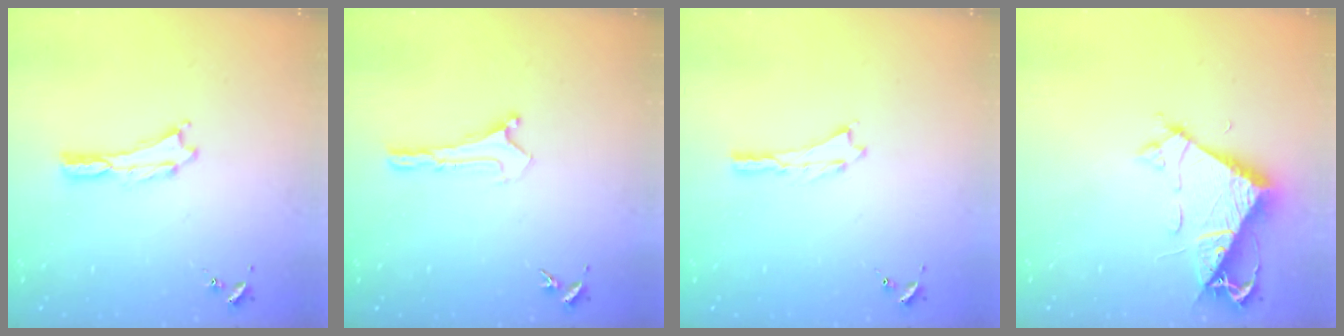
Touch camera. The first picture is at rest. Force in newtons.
{"total": 0.0}
{"total": 0.0}
{"total": 7.9, "press": 7.9, "slide": 0.6}